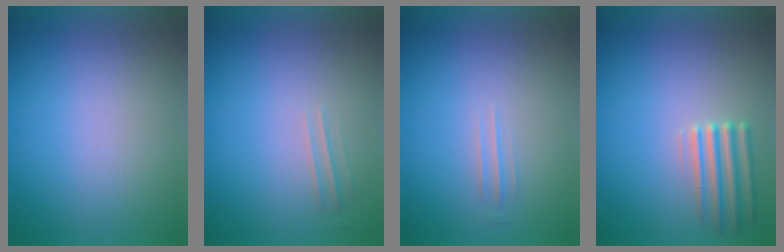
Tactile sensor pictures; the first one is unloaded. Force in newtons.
{"total": 1.5}
{"total": 1.2}
{"total": 2.3}